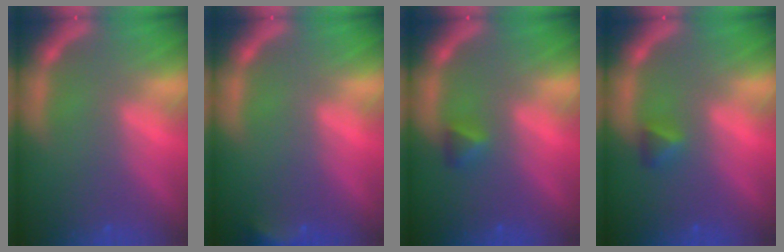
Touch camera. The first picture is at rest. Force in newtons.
{"total": 2.4}
{"total": 1.4}
{"total": 1.4}